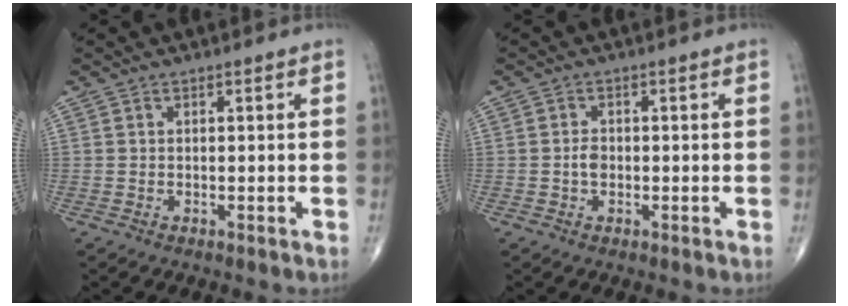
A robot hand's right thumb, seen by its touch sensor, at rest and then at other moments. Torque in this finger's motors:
{"motor_torque": [0.94, 0.12, 0.44, -0.01, 0.00]}